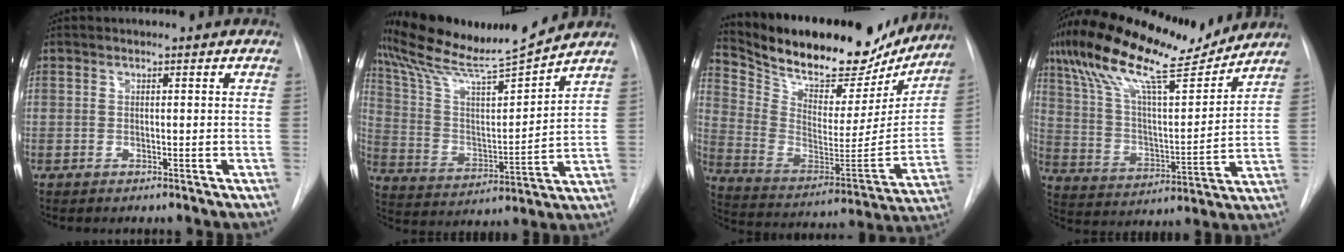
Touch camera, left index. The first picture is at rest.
{"total": 14.9, "force": [14.0, -1.4, 4.9], "torque": [-0.103, -0.018, 0.248]}
{"total": 27.0, "force": [22.8, 9.0, 11.2], "torque": [-0.201, -0.012, 0.337]}
{"total": 20.0, "force": [16.0, 3.1, 11.5], "torque": [-0.213, 0.022, 0.278]}